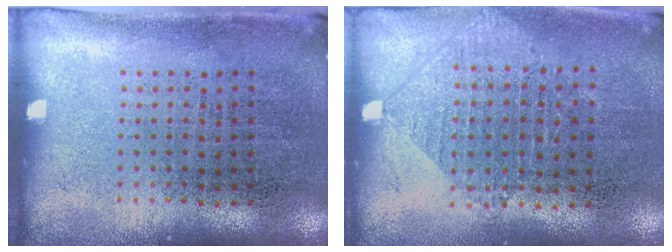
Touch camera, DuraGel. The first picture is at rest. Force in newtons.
{"total": 1.0, "press": 0.9, "slide": 0.4}